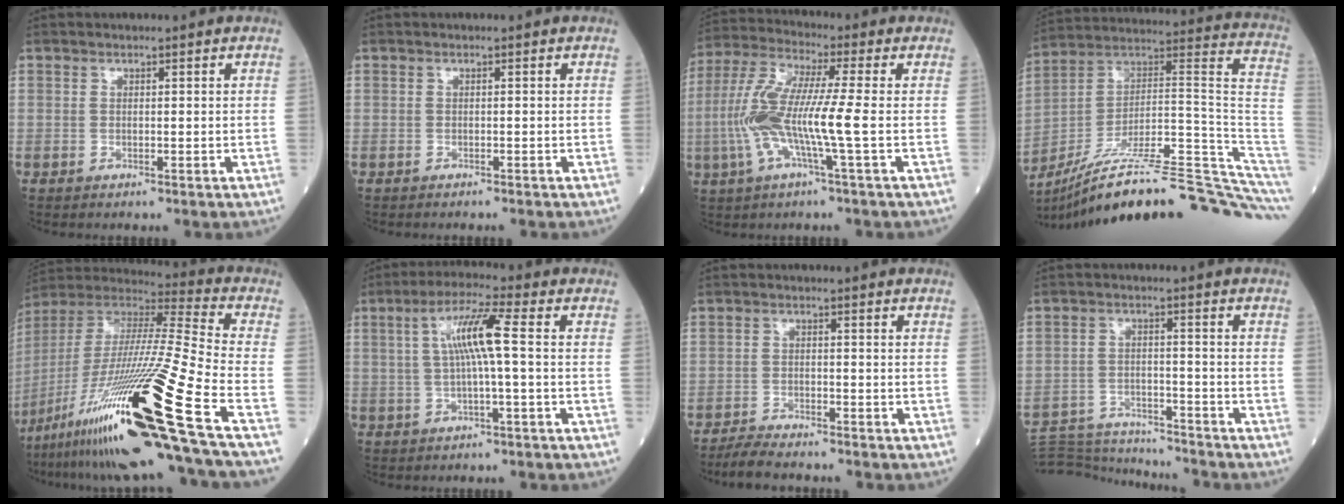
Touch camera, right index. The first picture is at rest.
{"total": 1.2, "force": [-1.2, 0.1, 0.5], "torque": [-0.008, -0.001, -0.015]}
{"total": 11.9, "force": [-2.0, 0.3, 11.7], "torque": [-0.254, 0.005, -0.050]}
{"total": 30.5, "force": [-25.0, 1.3, 17.3], "torque": [-0.158, 0.026, -0.372]}
{"total": 32.8, "force": [-17.7, -0.8, 27.6], "torque": [-0.519, -0.064, -0.329]}
{"total": 7.6, "force": [0.8, 0.1, 7.6], "torque": [-0.146, 0.017, 0.013]}
{"total": 4.3, "force": [-4.1, 0.4, 1.4], "torque": [-0.026, -0.015, -0.074]}
{"total": 13.4, "force": [-13.2, 1.3, 2.0], "torque": [-0.035, 0.012, -0.202]}